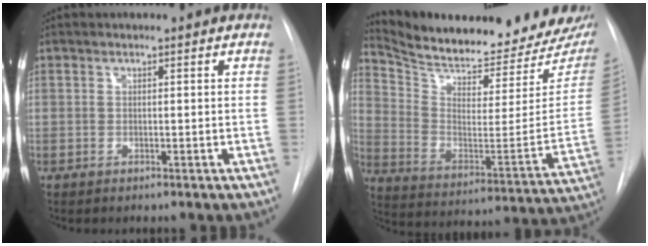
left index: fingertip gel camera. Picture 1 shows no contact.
{"total": 24.1, "force": [22.0, 4.1, 8.8], "torque": [-0.146, -0.080, 0.314]}